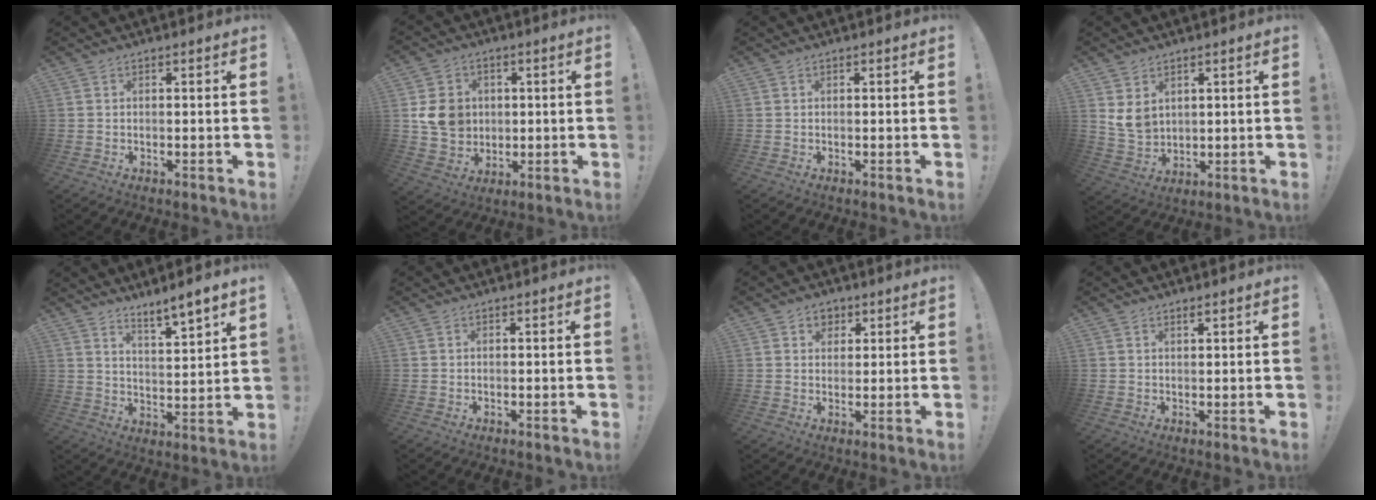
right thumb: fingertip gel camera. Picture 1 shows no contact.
{"total": 9.3, "force": [1.4, 8.3, 4.1], "torque": [-0.067, 0.000, 0.033]}
{"total": 0.0}
{"total": 6.4, "force": [3.2, 4.5, 3.3], "torque": [-0.061, -0.013, 0.064]}
{"total": 6.3, "force": [5.5, -0.5, 3.2], "torque": [-0.053, -0.047, 0.092]}
{"total": 0.0}
{"total": 4.3, "force": [2.0, 3.5, 1.3], "torque": [-0.005, -0.007, 0.034]}
{"total": 1.1, "force": [1.0, 0.1, 0.5], "torque": [-0.010, -0.001, 0.018]}